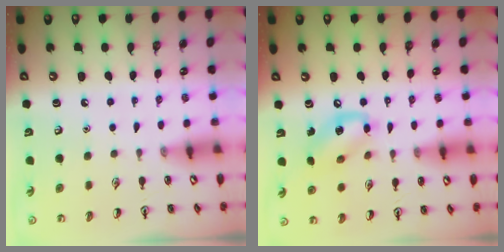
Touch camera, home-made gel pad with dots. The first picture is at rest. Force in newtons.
{"total": 10.7, "press": 10.5, "slide": 2.1}